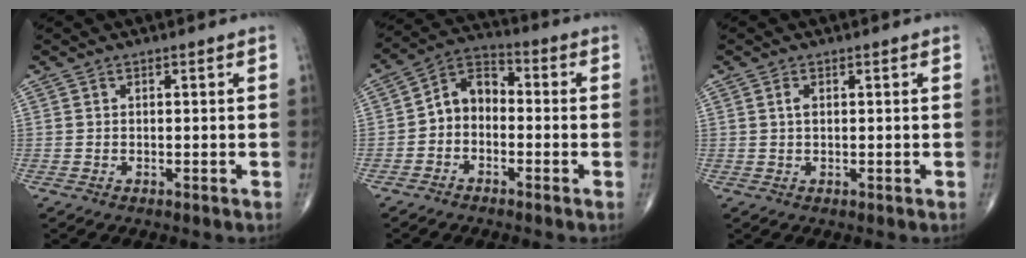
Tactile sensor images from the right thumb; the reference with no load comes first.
{"total": 7.3, "force": [-1.4, 5.3, 4.7], "torque": [-0.060, 0.037, -0.046]}
{"total": 1.4, "force": [0.2, 0.8, 1.1], "torque": [-0.020, 0.002, 0.004]}